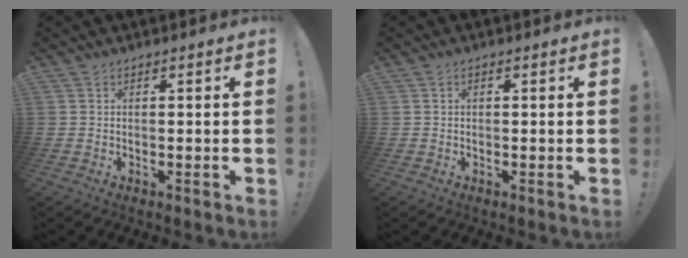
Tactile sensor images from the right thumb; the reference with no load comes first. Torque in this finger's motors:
{"motor_torque": [-0.07, -0.19, 0.06, -0.05, 0.06]}